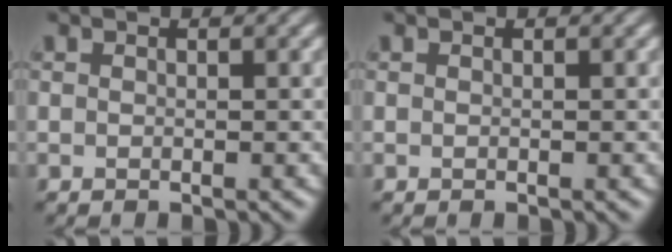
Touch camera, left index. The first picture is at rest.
{"total": 0.0}